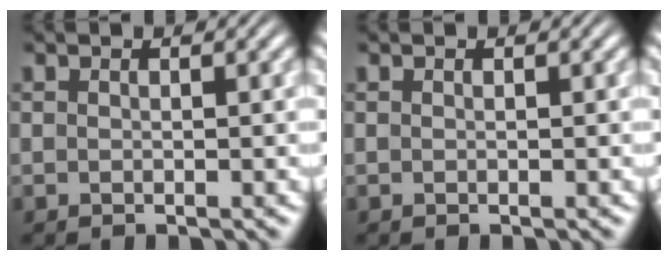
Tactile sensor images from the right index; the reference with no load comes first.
{"total": 0.0}